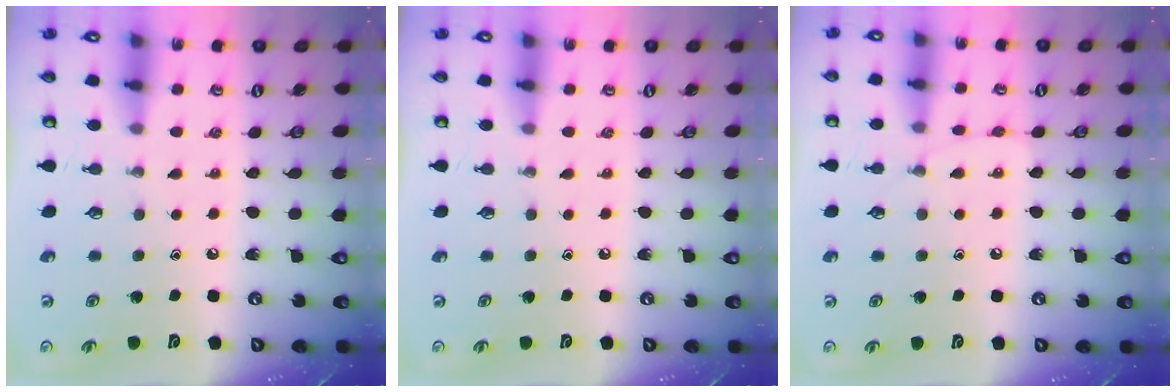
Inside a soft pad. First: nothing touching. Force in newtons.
{"total": 0.0}
{"total": 5.8, "press": 5.8, "slide": 0.8}